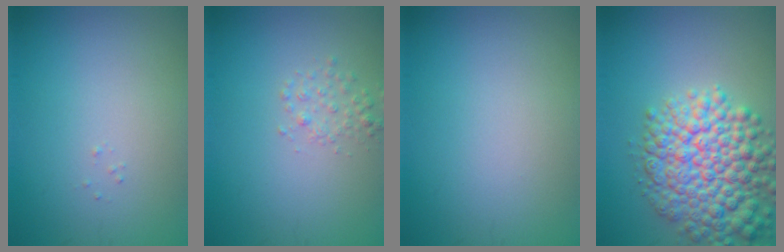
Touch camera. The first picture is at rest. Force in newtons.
{"total": 1.4, "press": 1.4, "slide": 0.1}
{"total": 0.0}
{"total": 9.1, "press": 9.1, "slide": 0.4}